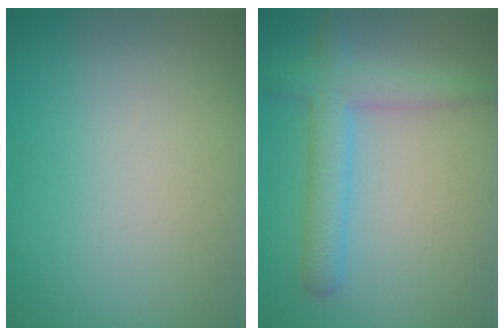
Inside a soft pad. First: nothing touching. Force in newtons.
{"total": 3.5, "press": 3.5, "slide": 0.2}